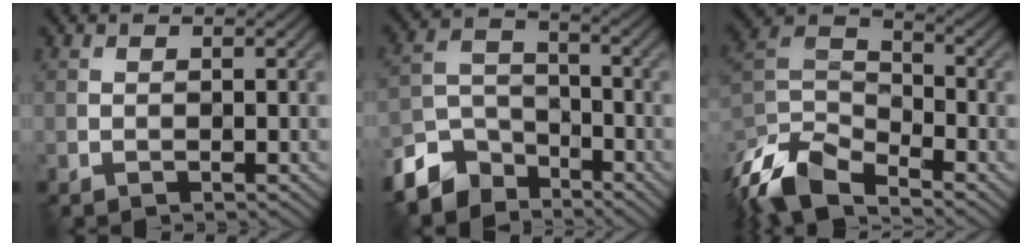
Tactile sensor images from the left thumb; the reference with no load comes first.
{"total": 8.5, "force": [-6.3, 4.9, 2.9], "torque": [-0.063, -0.009, -0.137]}
{"total": 11.5, "force": [-8.5, 4.2, 6.4], "torque": [-0.144, -0.018, -0.179]}